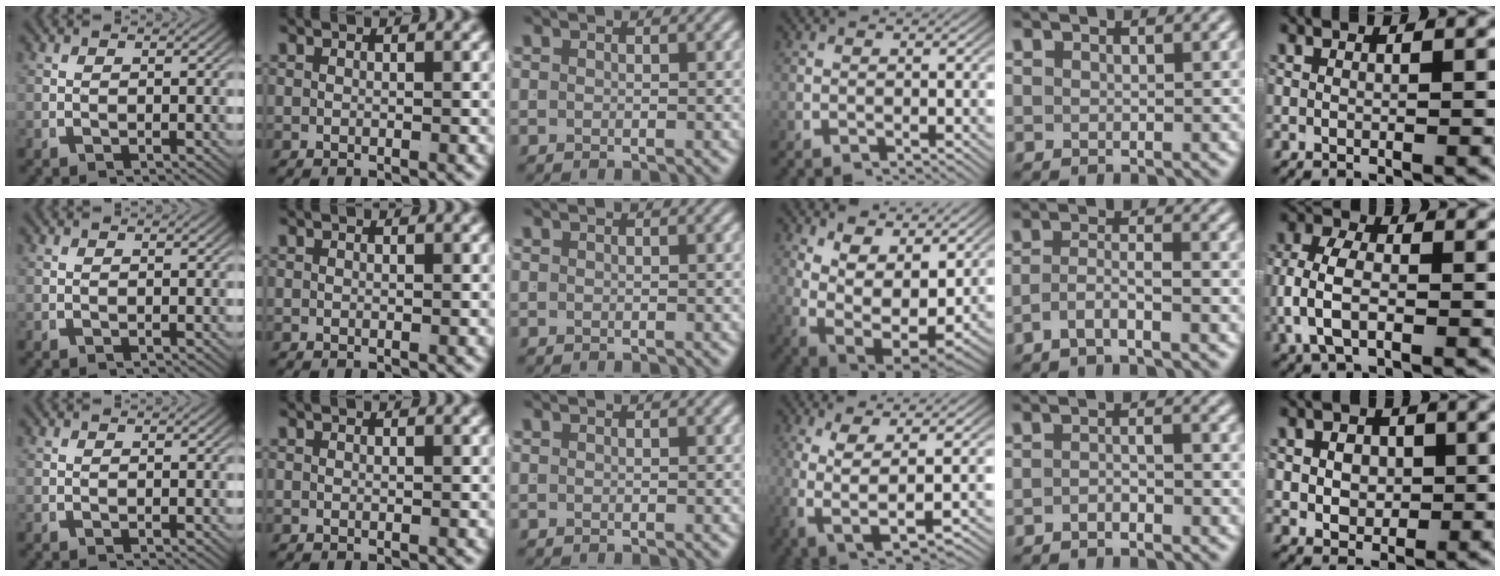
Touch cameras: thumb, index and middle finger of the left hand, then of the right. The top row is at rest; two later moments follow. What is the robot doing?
{"motion": "lift_and_place", "object": "shirt"}